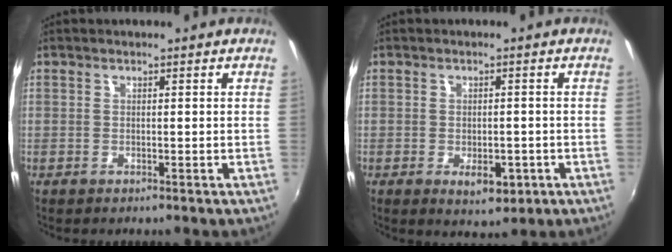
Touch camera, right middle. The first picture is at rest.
{"total": 5.0, "force": [-1.9, 2.7, 3.7], "torque": [-0.067, -0.011, -0.022]}